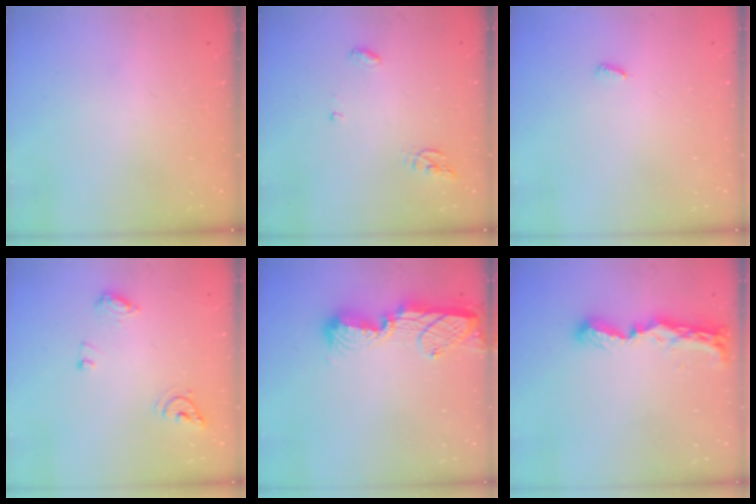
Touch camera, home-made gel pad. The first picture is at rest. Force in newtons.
{"total": 5.3, "press": 5.3, "slide": 0.3}
{"total": 3.2, "press": 3.2, "slide": 0.5}
{"total": 8.3, "press": 8.2, "slide": 0.9}
{"total": 11.5, "press": 11.5, "slide": 0.7}
{"total": 8.8, "press": 8.8, "slide": 0.3}